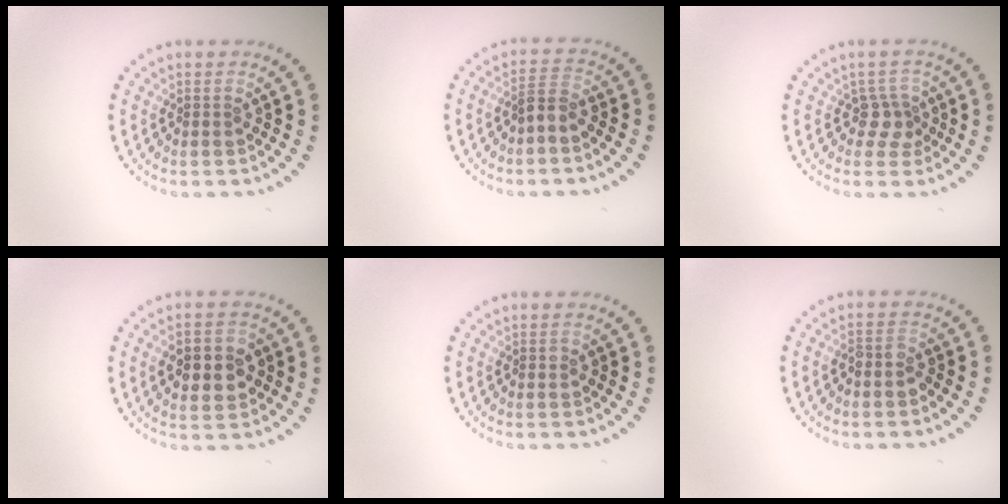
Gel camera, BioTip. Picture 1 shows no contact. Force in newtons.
{"total": 2.0, "press": 1.5, "slide": 1.3}
{"total": 2.0, "press": 1.6, "slide": 1.3}
{"total": 4.5, "press": 4.5, "slide": 0.1}
{"total": 0.5, "press": 0.5, "slide": 0.1}
{"total": 1.7, "press": 1.5, "slide": 0.8}